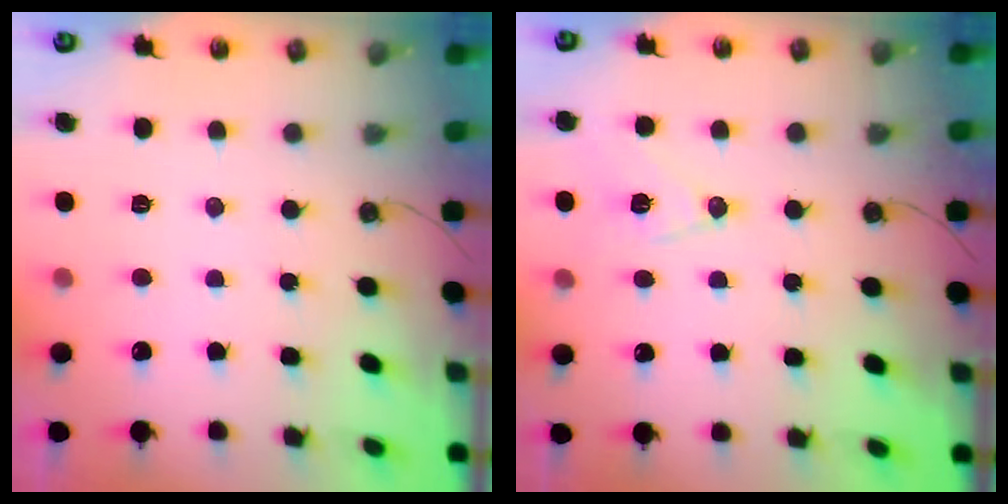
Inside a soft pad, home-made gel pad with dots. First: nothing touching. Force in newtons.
{"total": 11.1, "press": 10.5, "slide": 3.5}